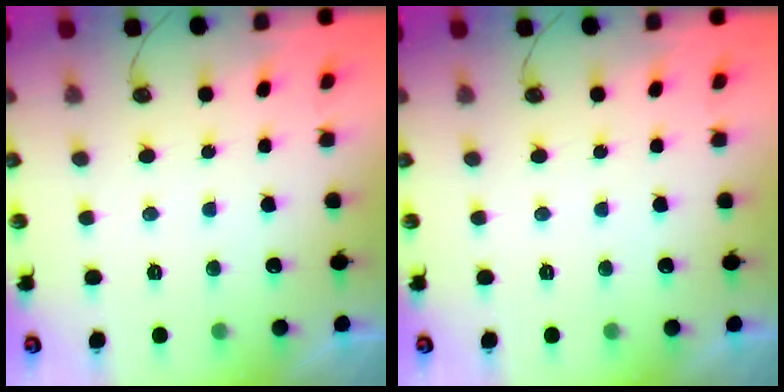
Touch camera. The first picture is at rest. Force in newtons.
{"total": 0.0}